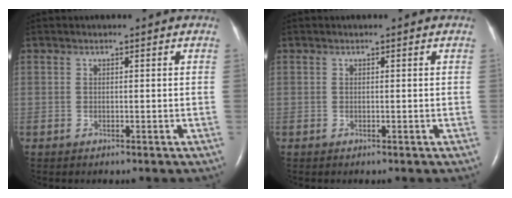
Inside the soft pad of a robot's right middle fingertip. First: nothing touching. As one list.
[{"total": 0.0}]